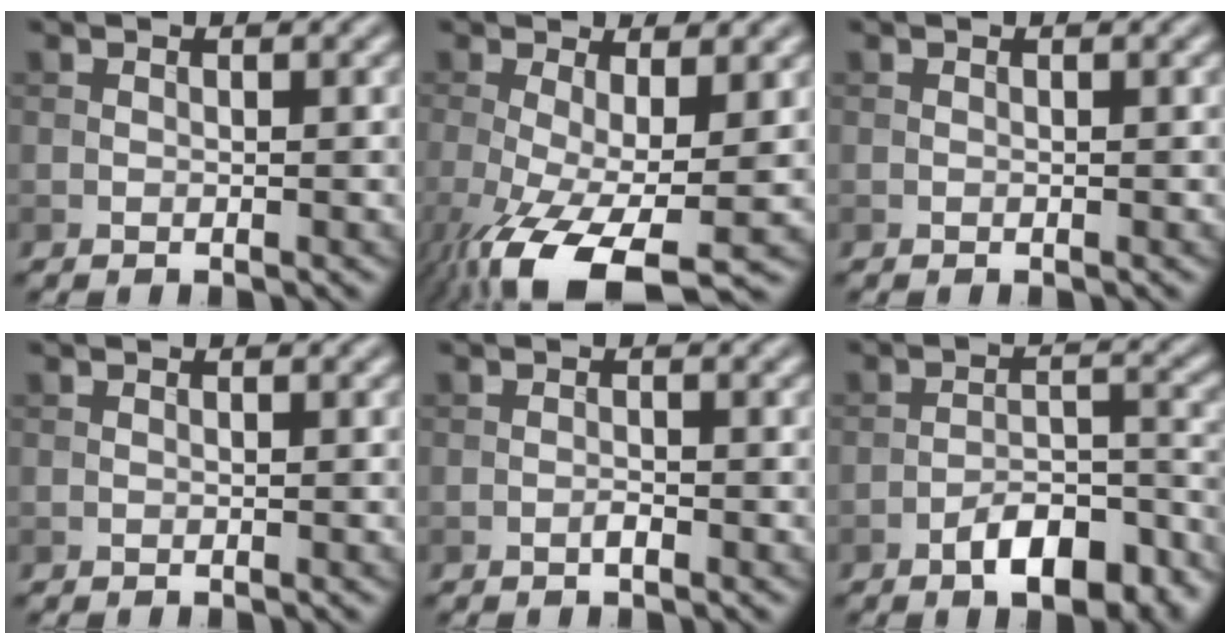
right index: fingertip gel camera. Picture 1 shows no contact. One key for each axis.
{"total": 9.5, "fx": -4.0, "fy": 2.9, "fz": 8.1, "tx": -0.158, "ty": -0.029, "tz": -0.064}
{"total": 0.0}
{"total": 0.0}
{"total": 0.8, "fx": -0.5, "fy": 0.2, "fz": 0.6, "tx": -0.012, "ty": 0.001, "tz": -0.010}
{"total": 6.9, "fx": -4.4, "fy": 2.7, "fz": 4.6, "tx": -0.066, "ty": 0.010, "tz": -0.070}